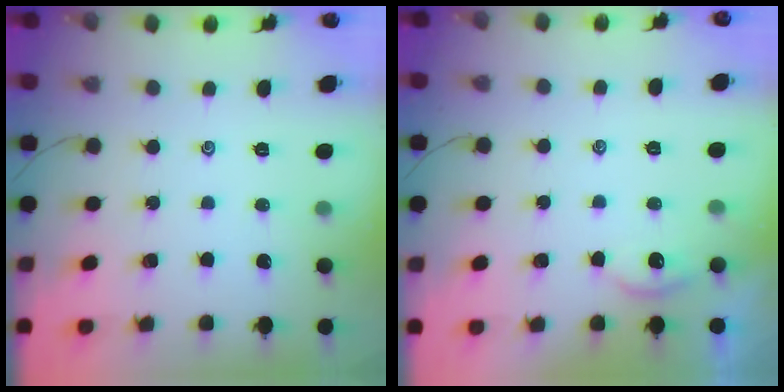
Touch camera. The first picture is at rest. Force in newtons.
{"total": 2.2, "press": 2.2, "slide": 0.3}